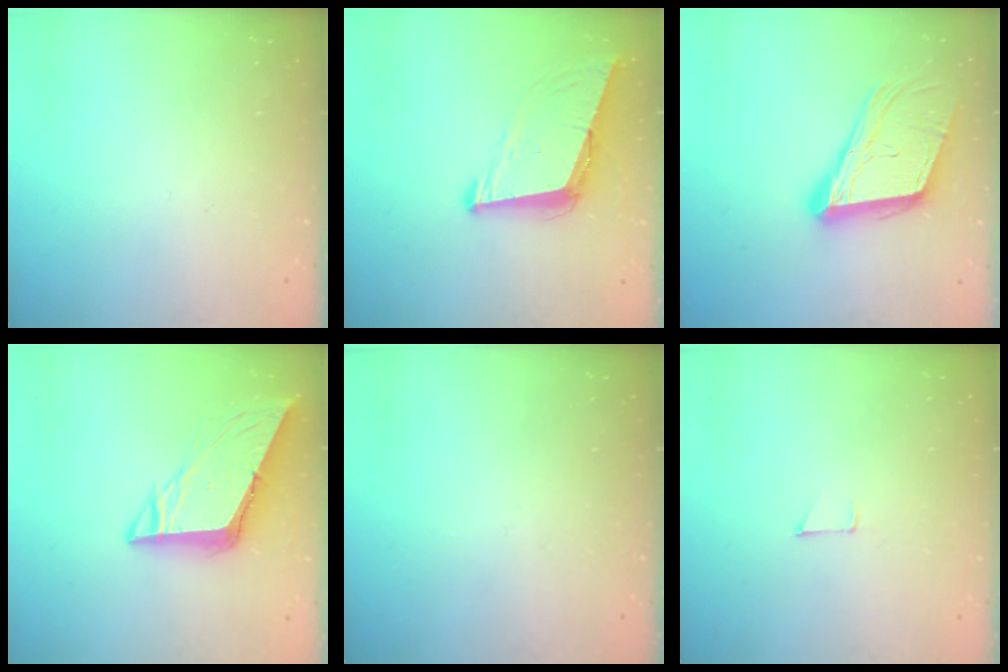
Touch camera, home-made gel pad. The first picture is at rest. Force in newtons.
{"total": 9.1, "press": 8.2, "slide": 3.8}
{"total": 16.0, "press": 15.6, "slide": 3.7}
{"total": 8.9, "press": 8.9, "slide": 1.0}
{"total": 0.0}
{"total": 3.4, "press": 3.4, "slide": 0.3}